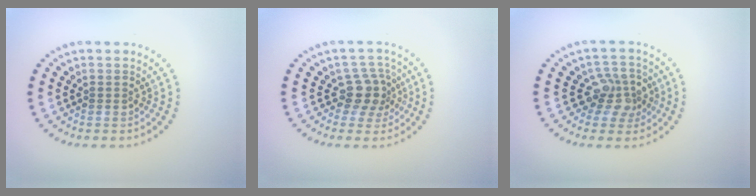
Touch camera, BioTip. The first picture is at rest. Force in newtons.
{"total": 2.8, "press": 2.2, "slide": 1.8}
{"total": 2.9, "press": 2.6, "slide": 1.3}